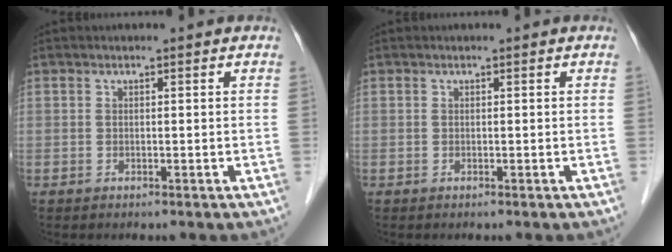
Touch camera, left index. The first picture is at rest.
{"total": 0.0}